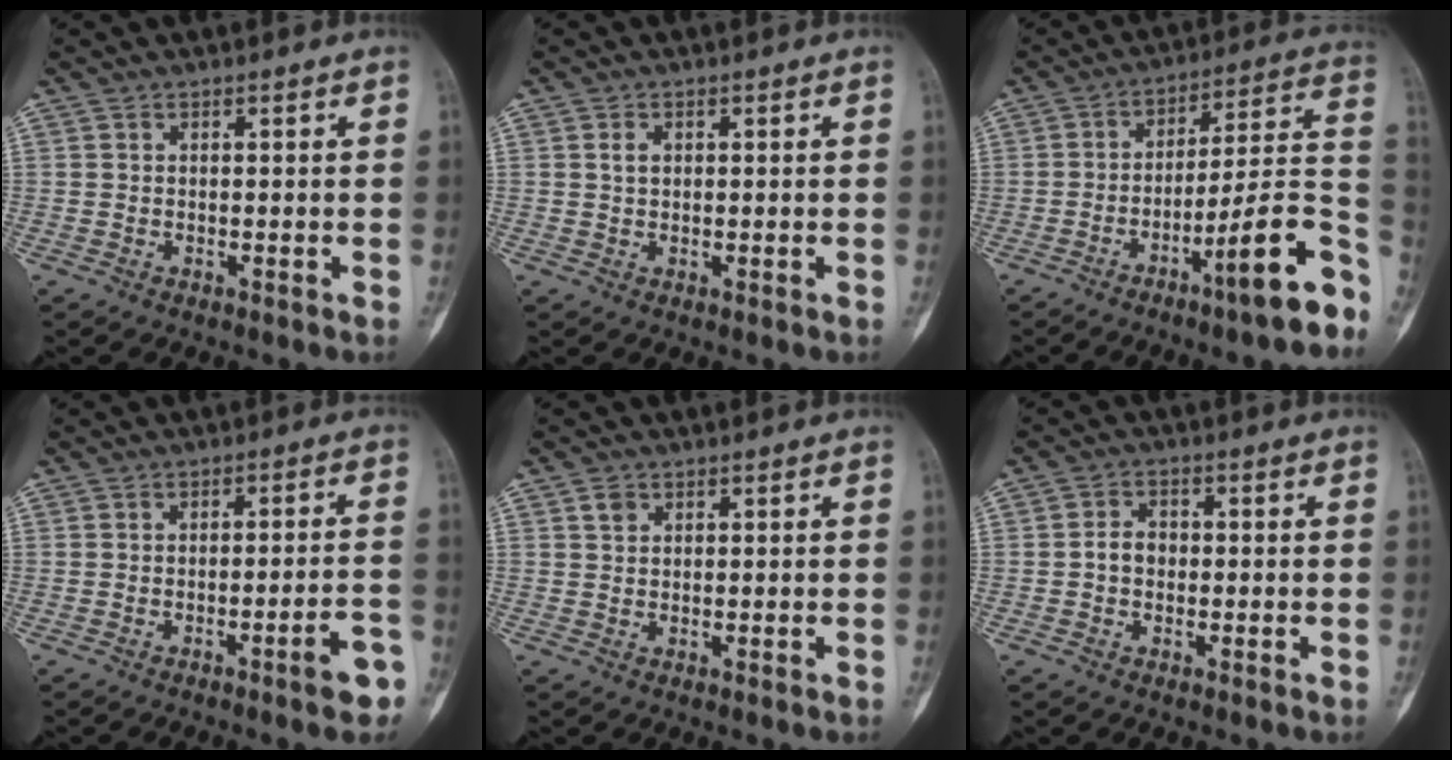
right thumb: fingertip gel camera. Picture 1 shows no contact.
{"total": 1.6, "force": [0.4, 1.1, 1.1], "torque": [-0.015, 0.002, 0.008]}
{"total": 16.9, "force": [-8.6, 2.3, 14.3], "torque": [-0.188, 0.065, -0.129]}
{"total": 5.8, "force": [-3.2, 0.9, 4.8], "torque": [-0.059, 0.026, -0.040]}
{"total": 1.7, "force": [0.9, 1.3, 0.7], "torque": [-0.004, -0.001, 0.013]}
{"total": 3.3, "force": [-0.4, 2.6, 2.1], "torque": [-0.026, 0.013, -0.014]}